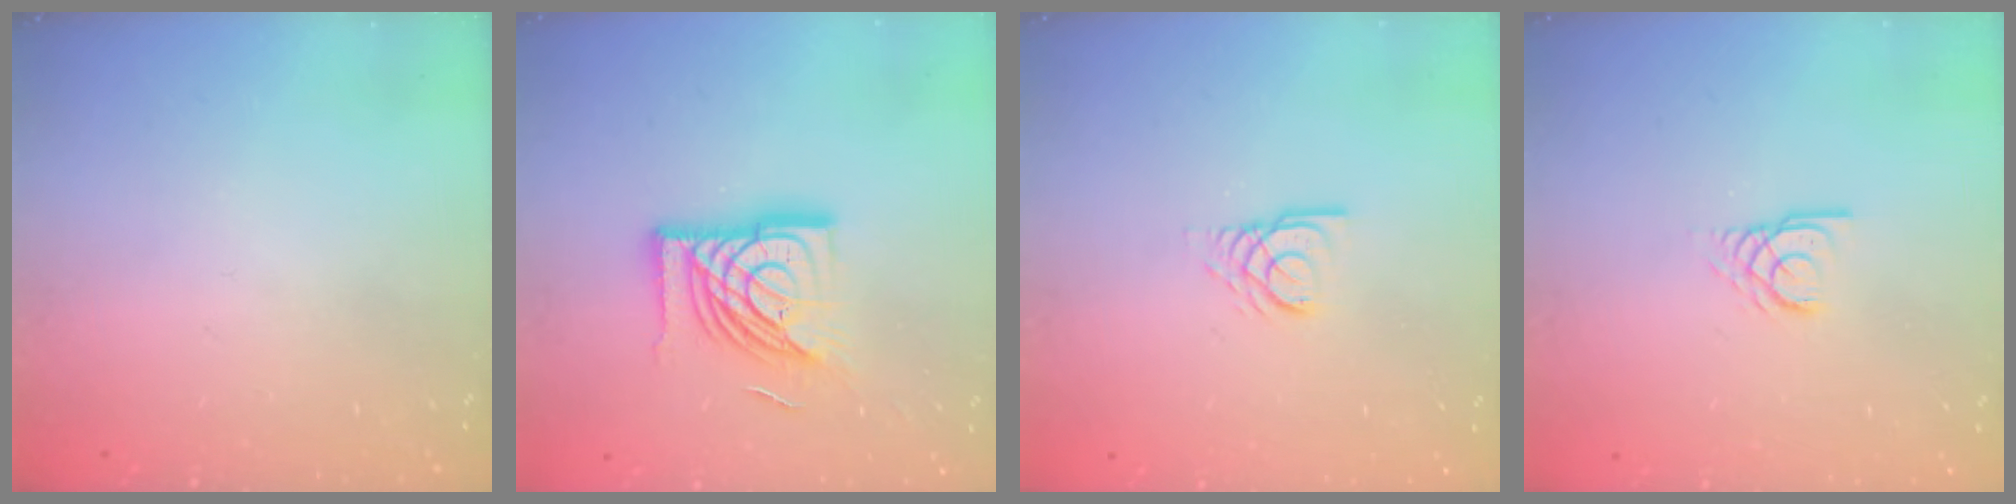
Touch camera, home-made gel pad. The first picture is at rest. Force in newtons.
{"total": 19.6, "press": 19.5, "slide": 2.2}
{"total": 3.0, "press": 2.9, "slide": 0.3}
{"total": 2.8, "press": 2.8, "slide": 0.1}